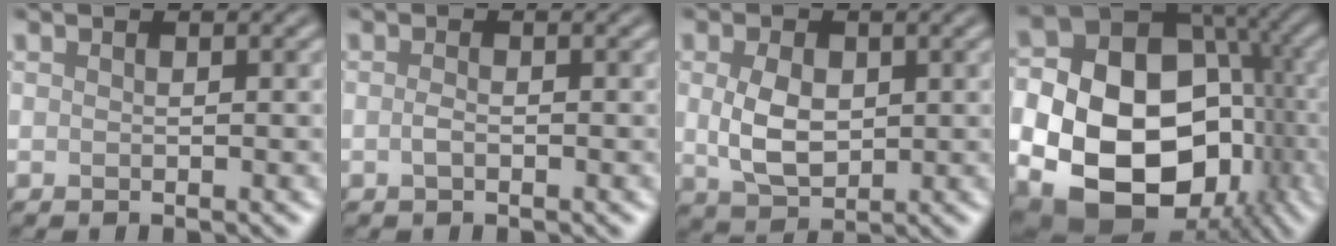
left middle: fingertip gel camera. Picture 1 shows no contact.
{"total": 0.8, "force": [-0.3, 0.3, 0.7], "torque": [-0.017, 0.000, -0.007]}
{"total": 4.2, "force": [0.4, 2.8, 3.2], "torque": [-0.074, -0.001, 0.011]}
{"total": 20.2, "force": [-4.1, 16.1, 11.4], "torque": [-0.195, -0.030, -0.066]}